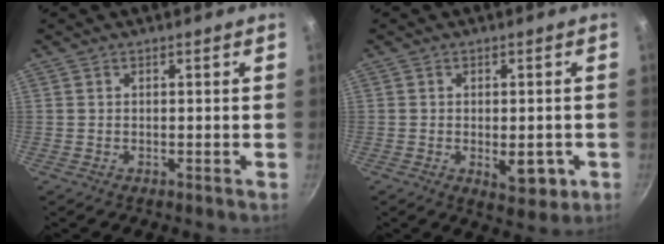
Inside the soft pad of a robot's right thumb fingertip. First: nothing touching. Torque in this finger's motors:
{"motor_torque": [-0.19, 0.18, 0.56, -0.21, 0.00]}